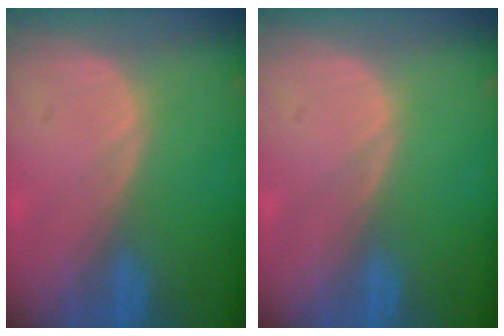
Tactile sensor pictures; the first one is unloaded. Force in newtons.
{"total": 0.0}